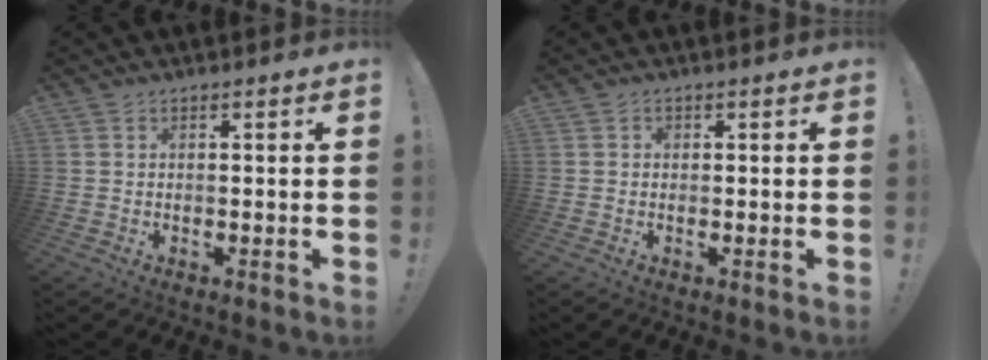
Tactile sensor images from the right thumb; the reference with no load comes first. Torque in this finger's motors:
{"motor_torque": [0.01, 0.16, -0.01, -0.19, 0.01]}